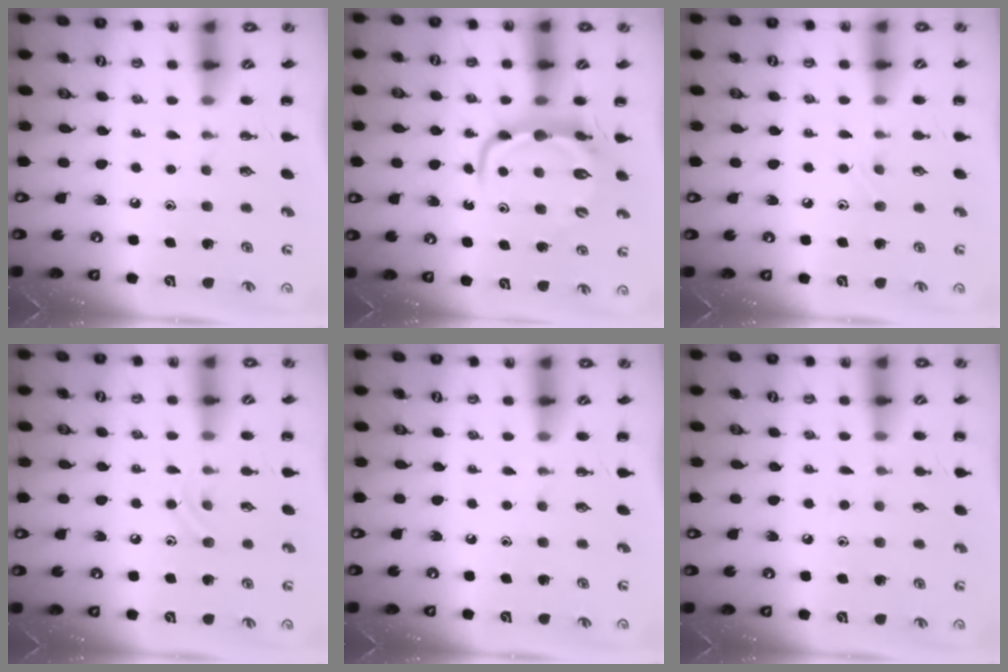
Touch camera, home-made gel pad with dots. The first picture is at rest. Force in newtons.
{"total": 7.1, "press": 7.0, "slide": 1.0}
{"total": 4.1, "press": 3.9, "slide": 1.3}
{"total": 7.2, "press": 7.1, "slide": 1.4}
{"total": 0.0}
{"total": 5.3, "press": 4.9, "slide": 1.8}